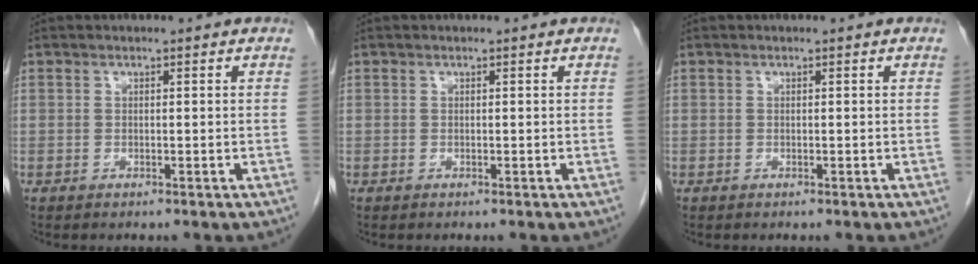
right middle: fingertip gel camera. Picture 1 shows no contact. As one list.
[{"total": 0.0}, {"total": 0.0}]